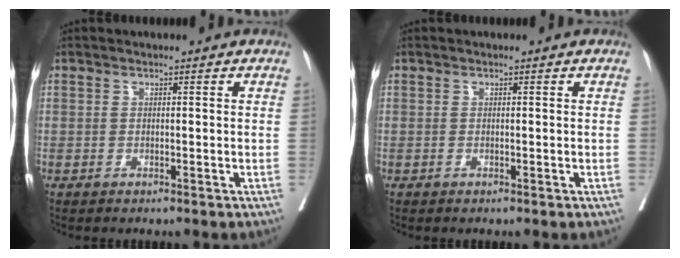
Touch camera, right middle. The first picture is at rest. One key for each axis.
{"total": 0.0}